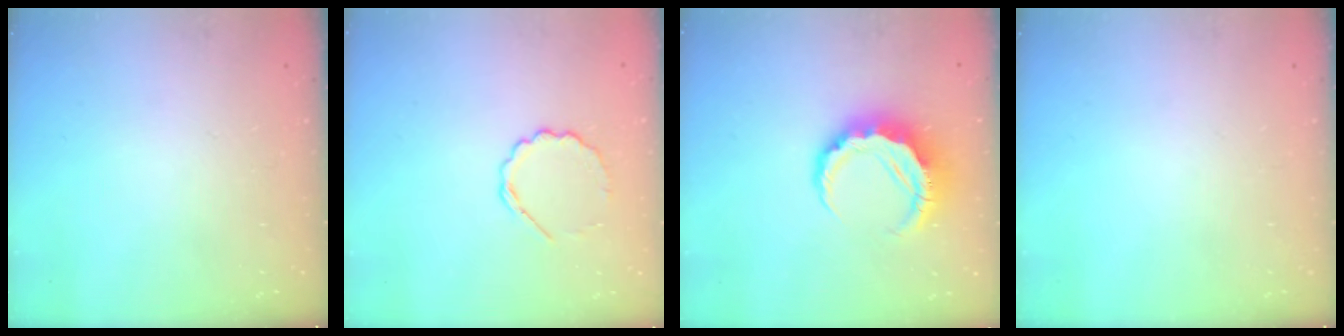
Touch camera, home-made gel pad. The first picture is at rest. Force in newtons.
{"total": 6.6, "press": 6.3, "slide": 1.9}
{"total": 9.1, "press": 9.0, "slide": 1.6}
{"total": 0.0}